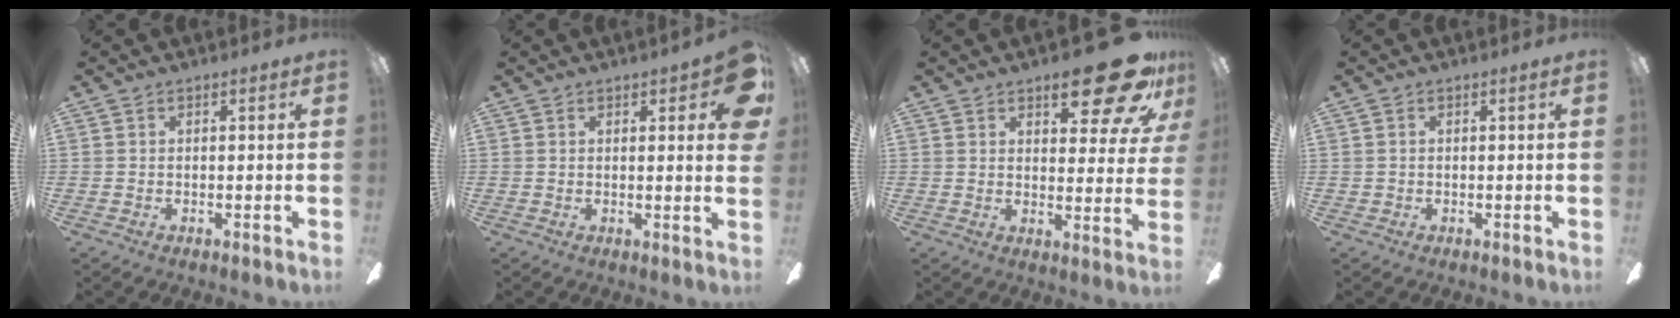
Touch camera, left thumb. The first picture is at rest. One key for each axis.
{"total": 7.4, "fx": 3.3, "fy": 2.2, "fz": 6.2, "tx": -0.070, "ty": -0.015, "tz": 0.050}
{"total": 18.0, "fx": 11.2, "fy": 6.9, "fz": 12.4, "tx": -0.143, "ty": -0.072, "tz": 0.178}
{"total": 0.0}